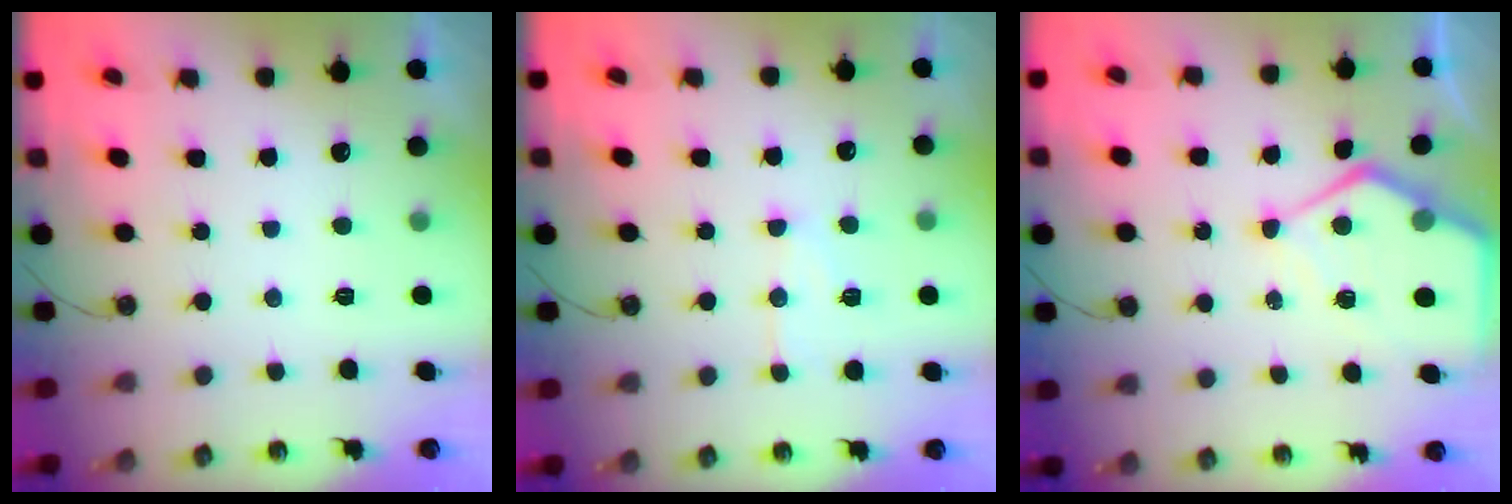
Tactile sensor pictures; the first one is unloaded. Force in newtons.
{"total": 8.6, "press": 8.6, "slide": 0.8}
{"total": 10.8, "press": 10.7, "slide": 1.1}